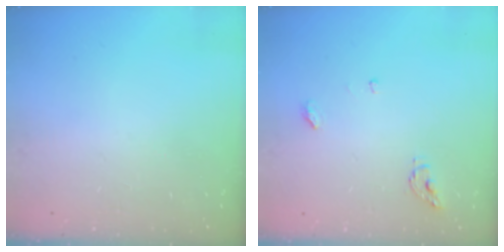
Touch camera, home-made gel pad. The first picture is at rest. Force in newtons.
{"total": 4.3, "press": 4.3, "slide": 0.4}